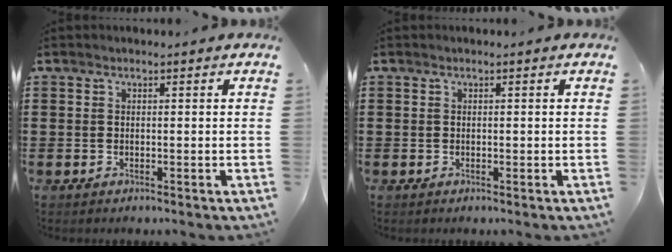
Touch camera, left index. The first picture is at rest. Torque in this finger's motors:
{"motor_torque": [-0.01, 0.04, 0.01, -0.01]}